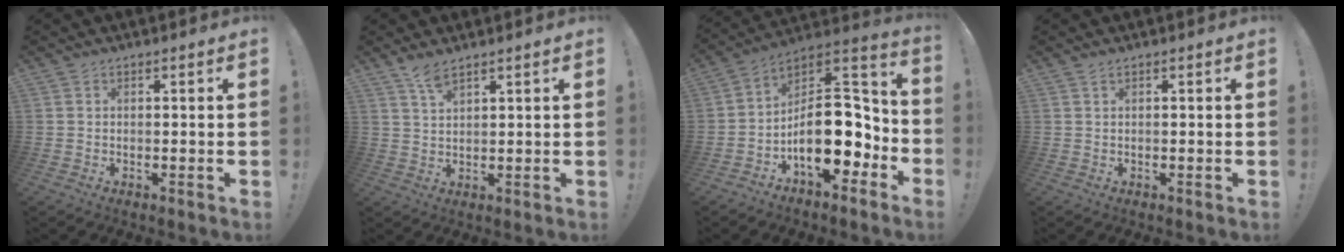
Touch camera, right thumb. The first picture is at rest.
{"total": 4.2, "force": [3.2, 0.9, 2.5], "torque": [-0.048, -0.019, 0.056]}
{"total": 19.9, "force": [-4.3, 11.7, 15.5], "torque": [-0.233, 0.016, -0.059]}
{"total": 0.6, "force": [0.3, -0.2, 0.4], "torque": [-0.016, 0.003, 0.006]}